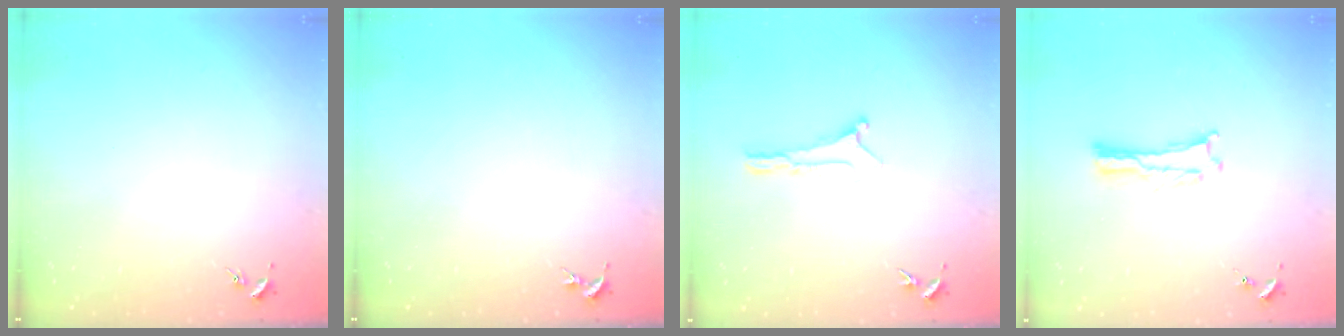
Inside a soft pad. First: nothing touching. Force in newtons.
{"total": 0.0}
{"total": 0.0}
{"total": 0.0}